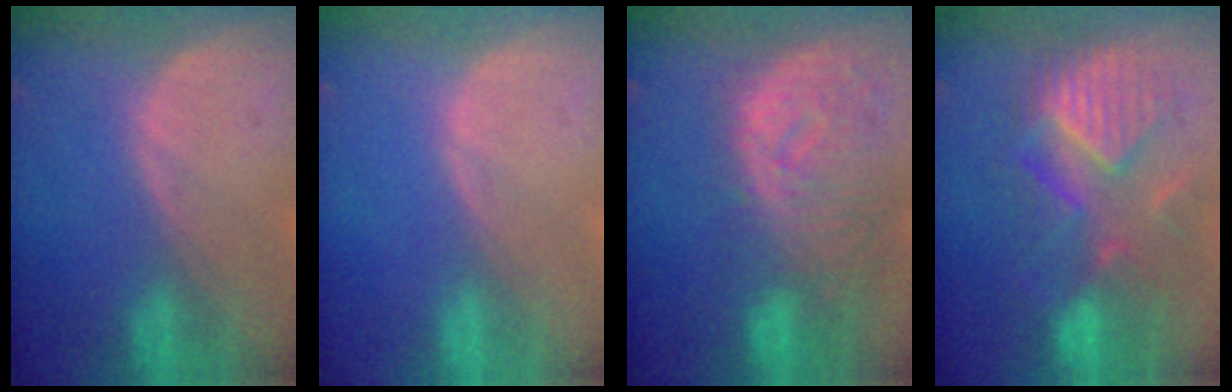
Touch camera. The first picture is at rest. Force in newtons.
{"total": 0.0}
{"total": 11.4, "press": 9.9, "slide": 5.6}
{"total": 9.6, "press": 9.3, "slide": 2.2}